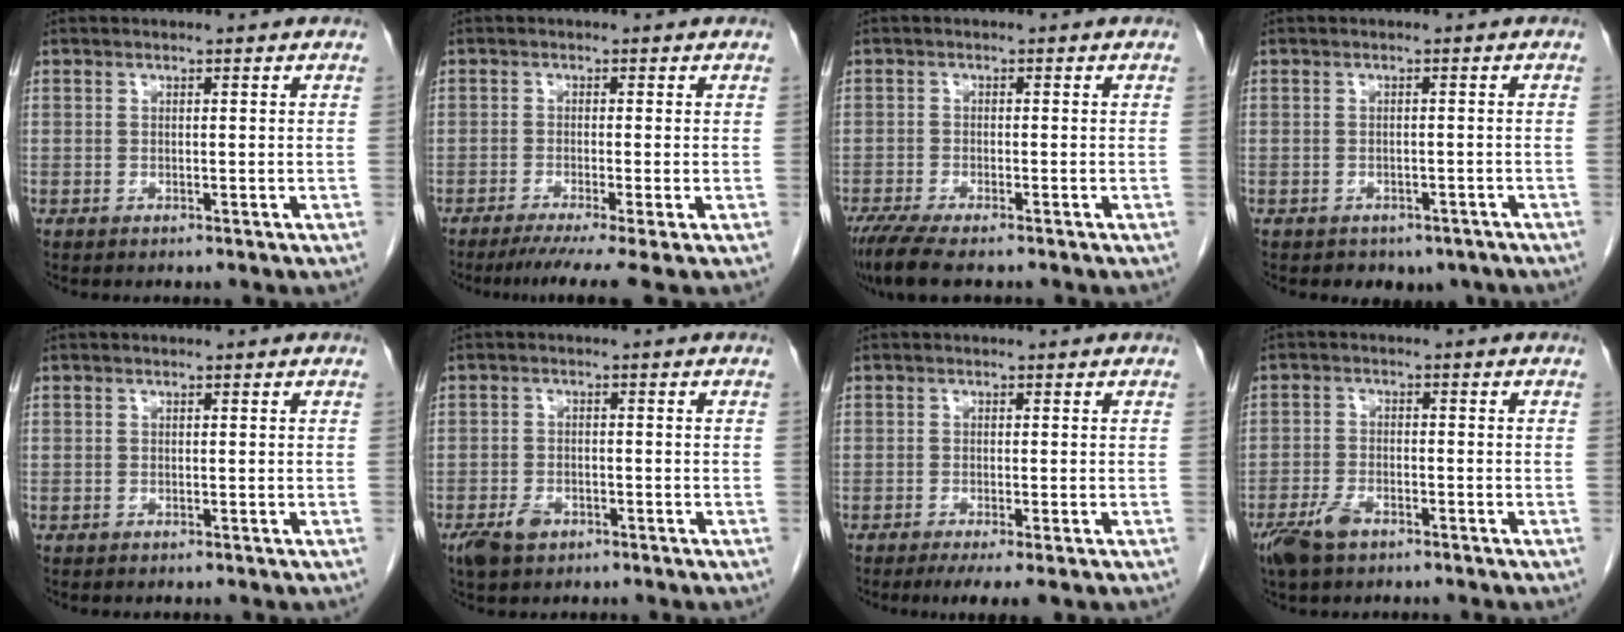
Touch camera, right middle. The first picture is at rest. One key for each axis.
{"total": 6.0, "fx": -4.3, "fy": -0.7, "fz": 4.0, "tx": -0.056, "ty": -0.018, "tz": -0.071}
{"total": 6.8, "fx": -5.2, "fy": 1.2, "fz": 4.2, "tx": -0.073, "ty": -0.017, "tz": -0.089}
{"total": 4.8, "fx": -3.7, "fy": 2.9, "fz": 0.9, "tx": 0.001, "ty": 0.008, "tz": -0.043}
{"total": 0.0}
{"total": 3.8, "fx": -2.3, "fy": 2.2, "fz": 2.1, "tx": -0.044, "ty": -0.002, "tz": -0.033}
{"total": 4.1, "fx": -2.6, "fy": 0.3, "fz": 3.1, "tx": -0.042, "ty": -0.013, "tz": -0.040}
{"total": 5.1, "fx": -3.5, "fy": 2.0, "fz": 3.1, "tx": -0.070, "ty": -0.004, "tz": -0.061}